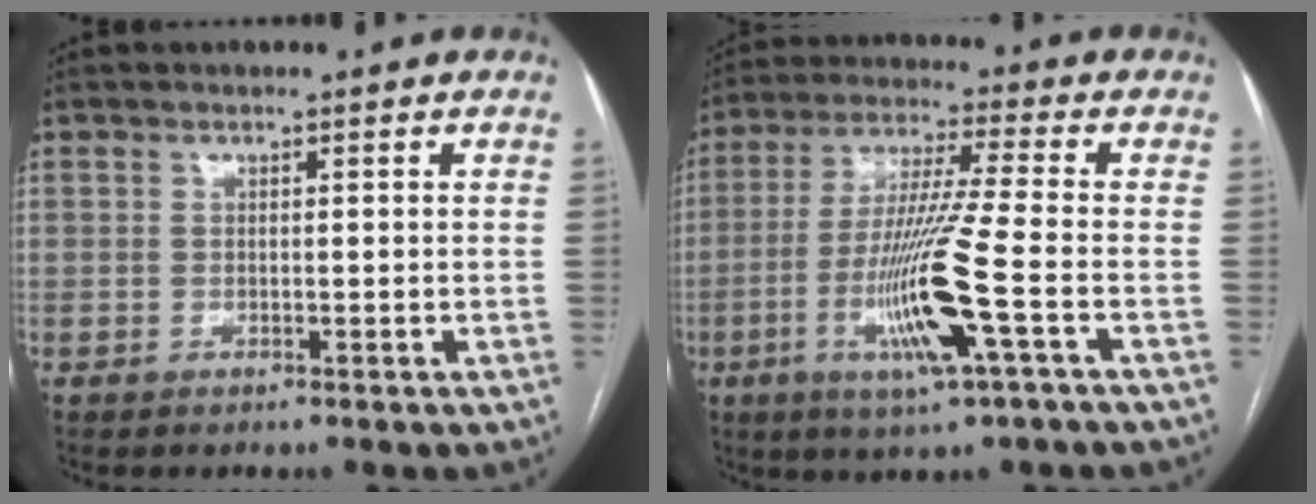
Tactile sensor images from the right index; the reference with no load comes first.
{"total": 13.5, "force": [-4.2, -0.7, 12.8], "torque": [-0.259, -0.018, -0.083]}